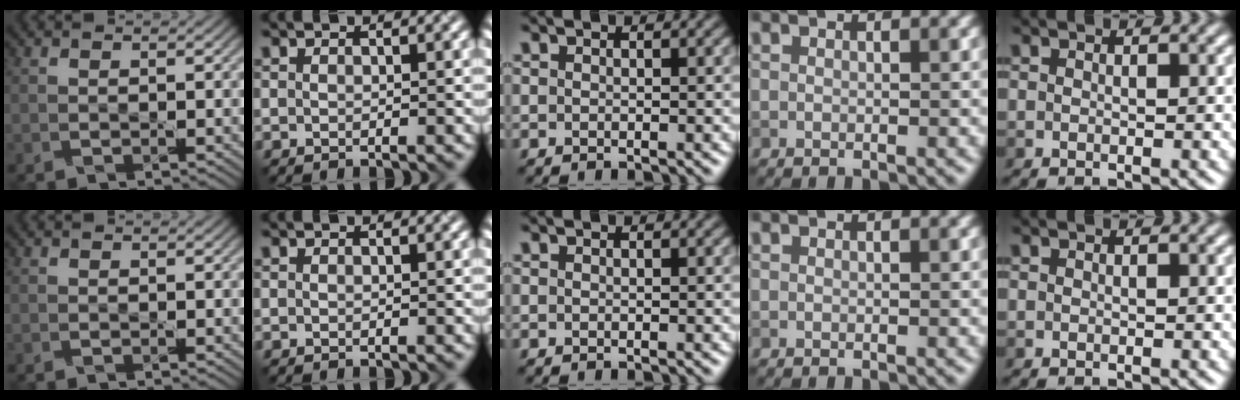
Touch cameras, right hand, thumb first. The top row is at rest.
{}